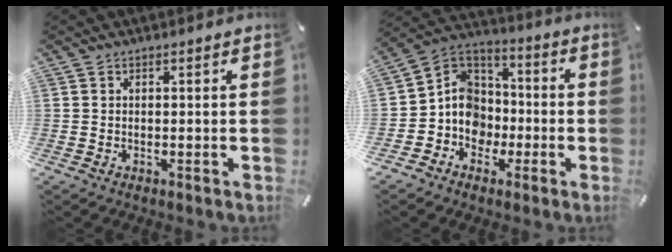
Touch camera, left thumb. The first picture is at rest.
{"total": 10.5, "force": [-3.0, 9.9, 2.1], "torque": [-0.060, 0.013, -0.054]}